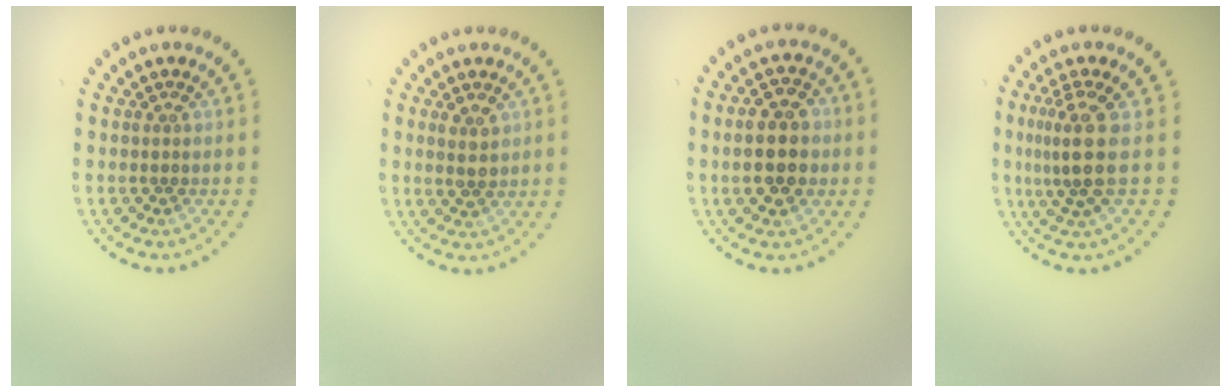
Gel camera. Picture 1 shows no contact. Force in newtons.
{"total": 1.8, "press": 1.8, "slide": 0.2}
{"total": 5.3, "press": 5.3, "slide": 0.3}
{"total": 3.6, "press": 2.7, "slide": 2.4}